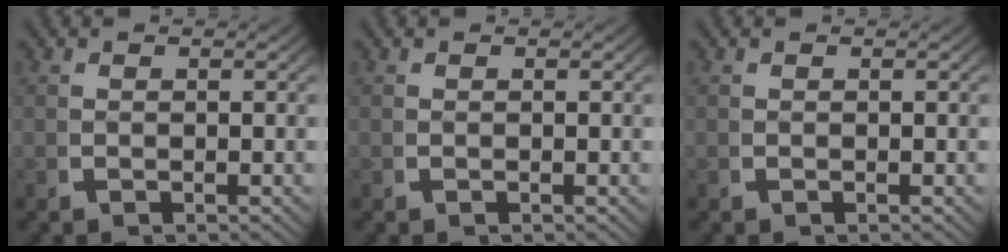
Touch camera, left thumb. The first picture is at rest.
{"total": 0.0}
{"total": 0.0}